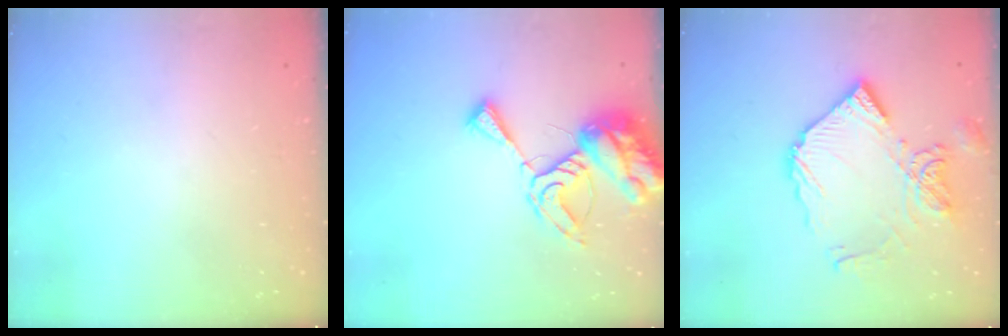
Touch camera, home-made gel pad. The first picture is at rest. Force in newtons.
{"total": 12.8, "press": 12.8, "slide": 1.4}
{"total": 15.1, "press": 15.0, "slide": 1.9}